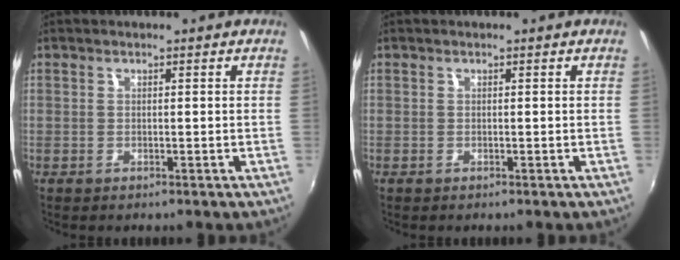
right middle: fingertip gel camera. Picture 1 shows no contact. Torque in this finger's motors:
{"motor_torque": [0.01, -0.03, 0.00, 0.01]}